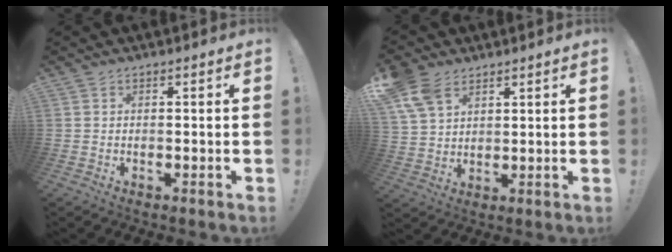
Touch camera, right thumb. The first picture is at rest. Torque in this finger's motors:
{"motor_torque": [0.03, 0.39, 0.77, 0.63, 0.13]}